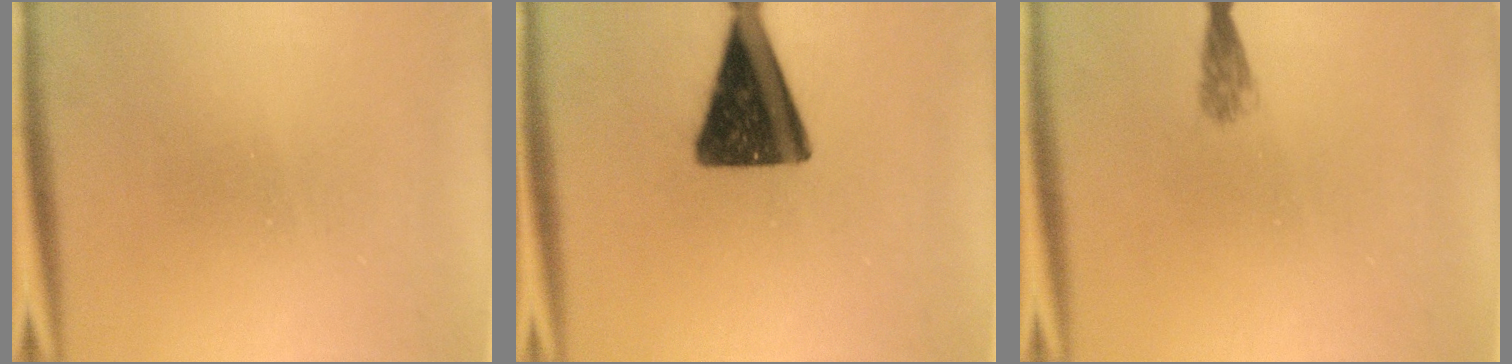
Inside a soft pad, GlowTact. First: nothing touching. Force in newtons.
{"total": 13.8}
{"total": 1.8}